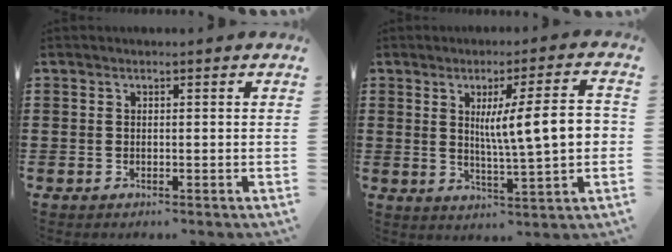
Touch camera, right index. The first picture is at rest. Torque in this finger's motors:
{"motor_torque": [1.32, -0.31, 0.53, 0.21]}